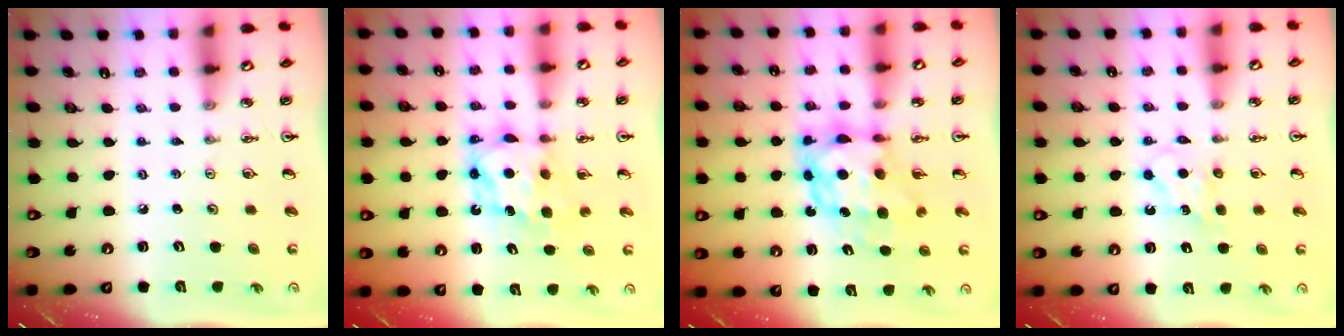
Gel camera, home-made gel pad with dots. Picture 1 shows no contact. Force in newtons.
{"total": 6.6, "press": 6.6, "slide": 0.2}
{"total": 8.0, "press": 8.0, "slide": 0.7}
{"total": 5.1, "press": 5.0, "slide": 0.8}